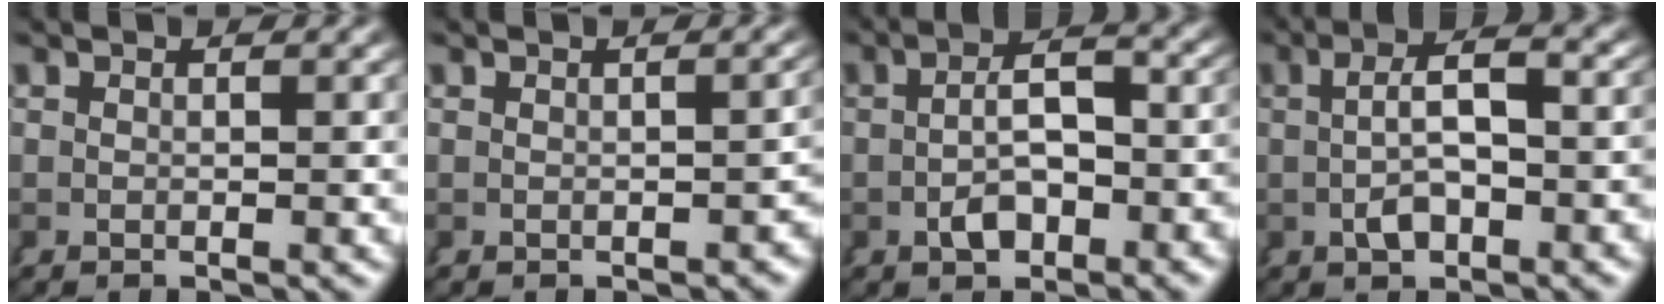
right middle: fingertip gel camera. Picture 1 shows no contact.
{"total": 1.2, "force": [-1.0, 0.4, 0.6], "torque": [-0.005, 0.000, -0.014]}
{"total": 4.3, "force": [-1.4, 1.9, 3.6], "torque": [-0.042, -0.002, -0.019]}
{"total": 4.4, "force": [-0.3, 1.7, 4.0], "torque": [-0.048, 0.004, -0.001]}